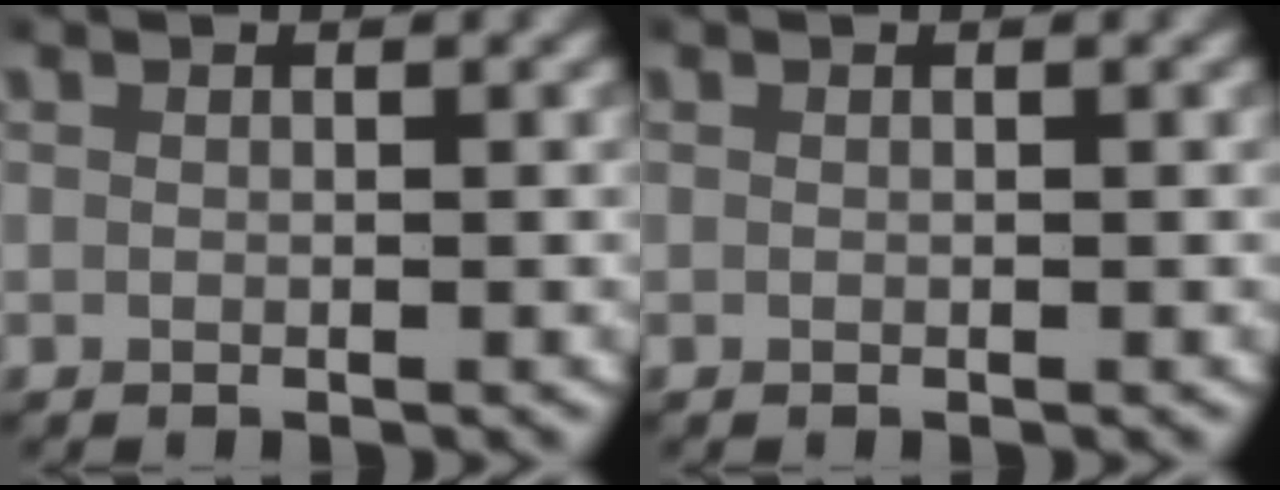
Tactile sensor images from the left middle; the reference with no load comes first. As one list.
[{"total": 0.0}]